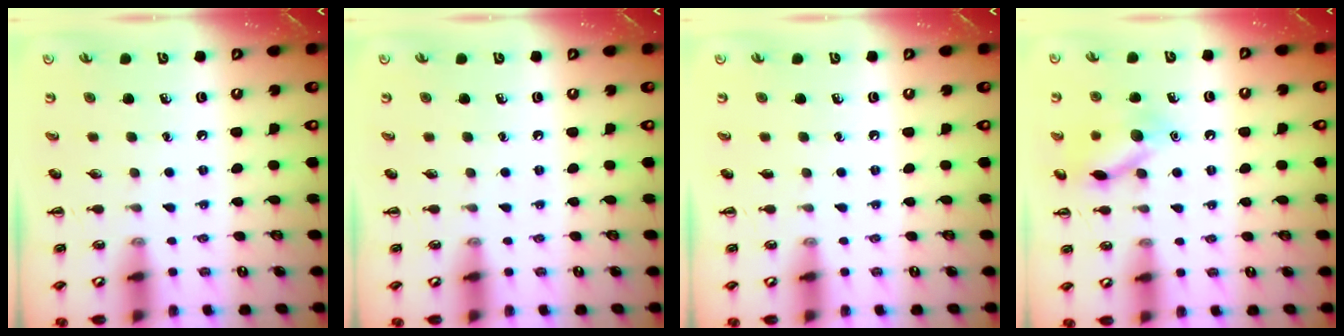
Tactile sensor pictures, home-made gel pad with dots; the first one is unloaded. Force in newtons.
{"total": 0.0}
{"total": 0.0}
{"total": 13.0, "press": 13.0, "slide": 0.8}